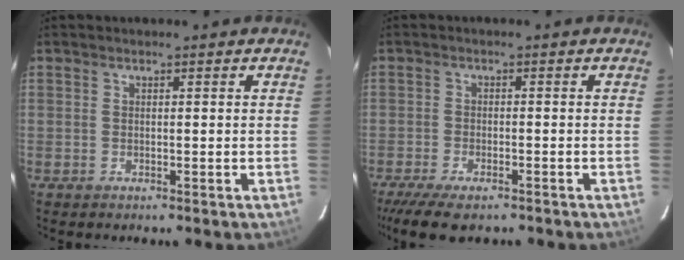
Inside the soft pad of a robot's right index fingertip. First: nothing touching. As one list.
[{"total": 8.8, "force": [-6.9, 2.7, 4.7], "torque": [-0.117, -0.031, -0.121]}]